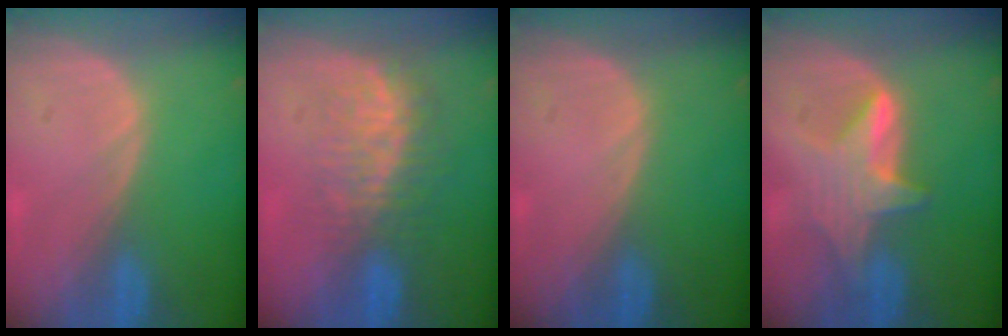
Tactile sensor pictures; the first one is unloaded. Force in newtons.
{"total": 8.1, "press": 7.4, "slide": 3.2}
{"total": 0.0}
{"total": 6.0, "press": 6.0, "slide": 0.7}